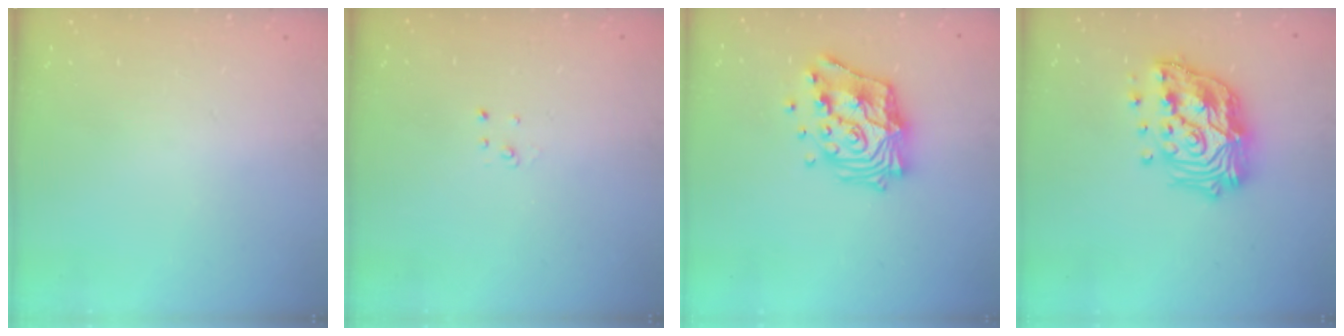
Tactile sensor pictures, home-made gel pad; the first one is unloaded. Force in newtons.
{"total": 2.0, "press": 2.0, "slide": 0.2}
{"total": 16.3, "press": 16.3, "slide": 1.3}
{"total": 19.2, "press": 19.1, "slide": 1.9}